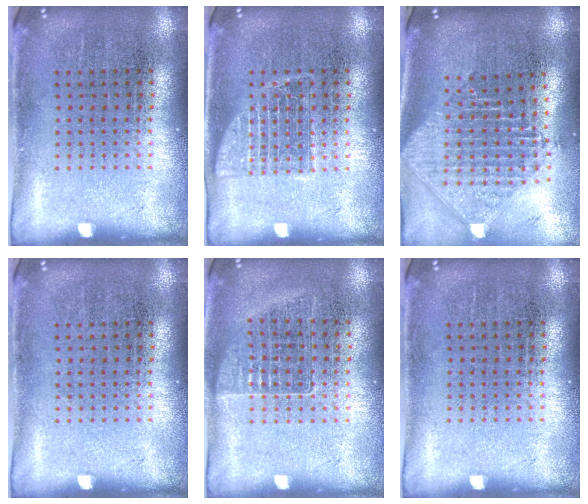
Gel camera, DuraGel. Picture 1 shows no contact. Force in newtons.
{"total": 2.0, "press": 2.0, "slide": 0.4}
{"total": 2.4, "press": 1.9, "slide": 1.5}
{"total": 0.0}
{"total": 1.0, "press": 0.9, "slide": 0.3}
{"total": 0.0}